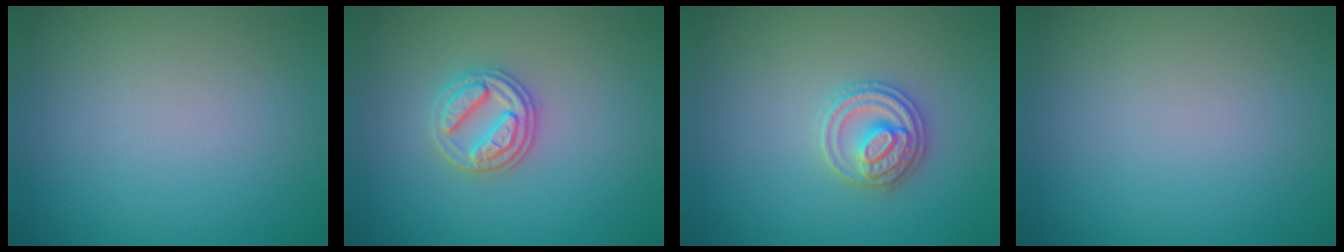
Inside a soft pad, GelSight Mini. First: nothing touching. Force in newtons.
{"total": 3.0, "press": 2.8, "slide": 1.0}
{"total": 2.9, "press": 2.9, "slide": 0.1}
{"total": 0.0}